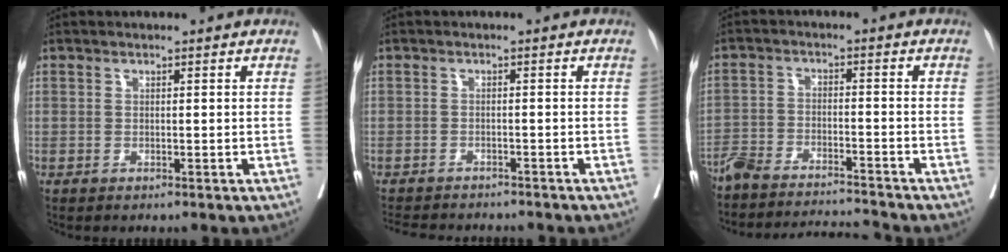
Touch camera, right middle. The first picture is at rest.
{"total": 9.9, "force": [-9.1, 2.1, 3.4], "torque": [-0.054, -0.008, -0.119]}
{"total": 11.3, "force": [-11.1, -0.1, 2.3], "torque": [-0.034, 0.010, -0.179]}